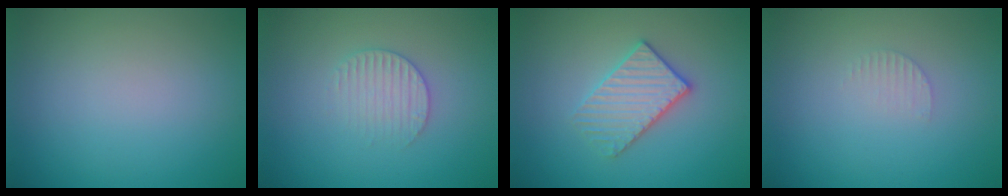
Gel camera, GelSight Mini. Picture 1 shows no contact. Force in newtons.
{"total": 2.2, "press": 2.1, "slide": 0.5}
{"total": 3.3, "press": 3.1, "slide": 1.1}
{"total": 0.8, "press": 0.8, "slide": 0.2}